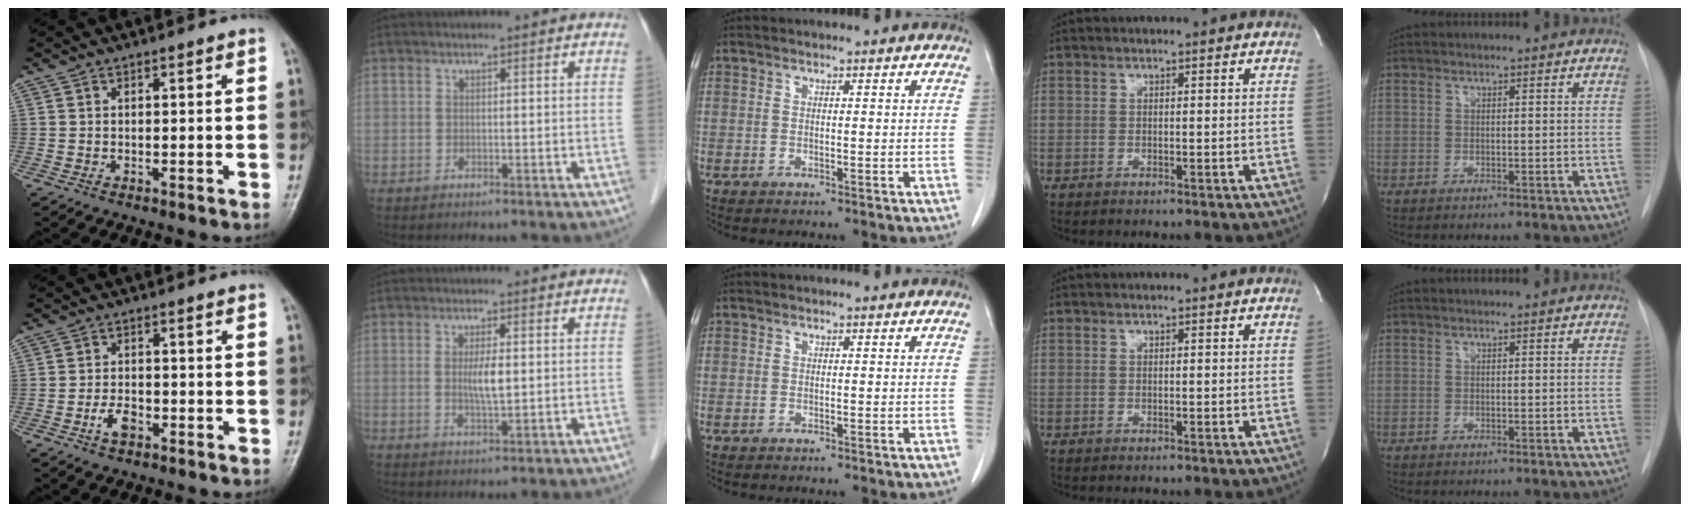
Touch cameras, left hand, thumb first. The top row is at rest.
{"thumb": {"total": 3.4, "force": [-1.9, 1.9, 2.1], "torque": [-0.038, 0.015, -0.035]}, "index": {"total": 3.3, "force": [0.0, 0.6, 3.3], "torque": [-0.061, -0.007, 0.002]}}